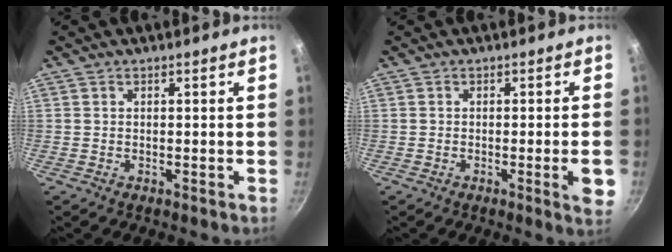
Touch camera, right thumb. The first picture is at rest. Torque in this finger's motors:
{"motor_torque": [0.99, 2.56, 1.27, -0.27, 0.11]}